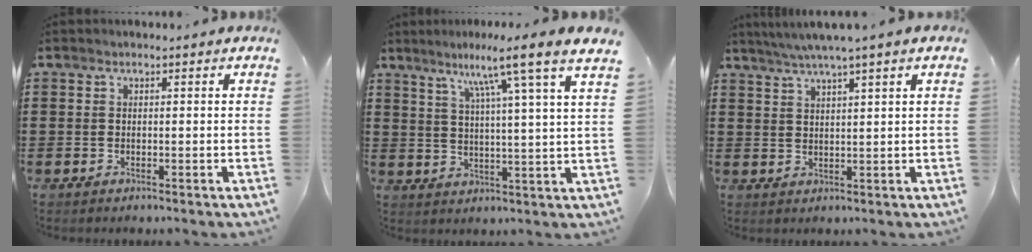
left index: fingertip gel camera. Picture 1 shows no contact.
{"total": 9.0, "force": [6.4, -1.5, 6.2], "torque": [-0.119, -0.037, 0.092]}
{"total": 3.6, "force": [2.7, -0.6, 2.2], "torque": [-0.048, -0.008, 0.048]}